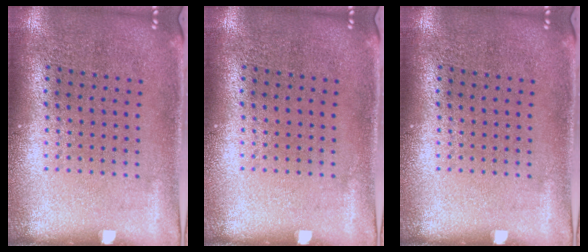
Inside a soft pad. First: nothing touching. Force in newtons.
{"total": 0.0}
{"total": 0.0}